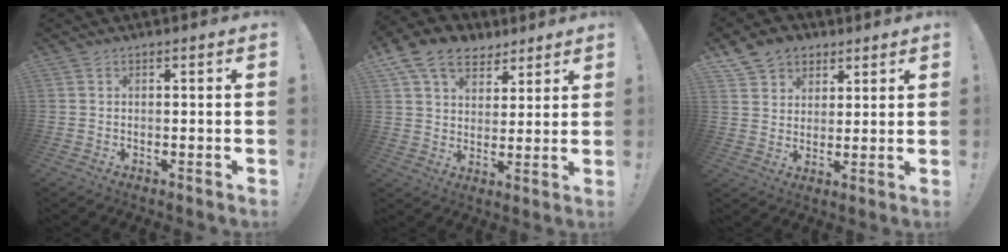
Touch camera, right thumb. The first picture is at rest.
{"total": 12.9, "force": [7.7, 9.0, 5.2], "torque": [-0.083, -0.041, 0.151]}
{"total": 9.2, "force": [5.5, 7.0, 2.4], "torque": [-0.038, -0.028, 0.109]}